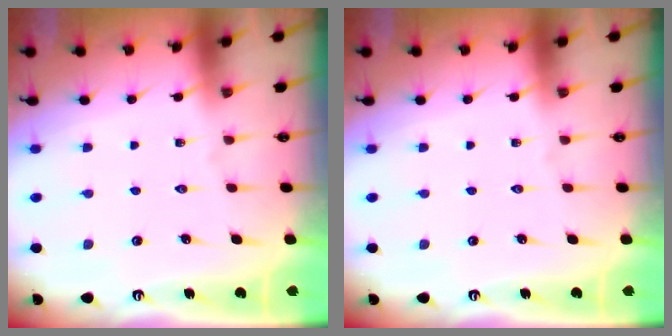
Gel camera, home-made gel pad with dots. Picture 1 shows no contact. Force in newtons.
{"total": 0.0}